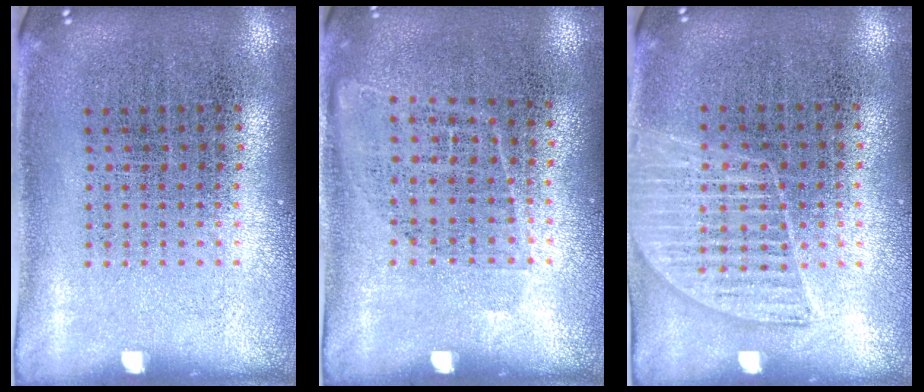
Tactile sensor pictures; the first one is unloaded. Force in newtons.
{"total": 0.9, "press": 0.7, "slide": 0.6}
{"total": 1.4, "press": 1.2, "slide": 0.6}